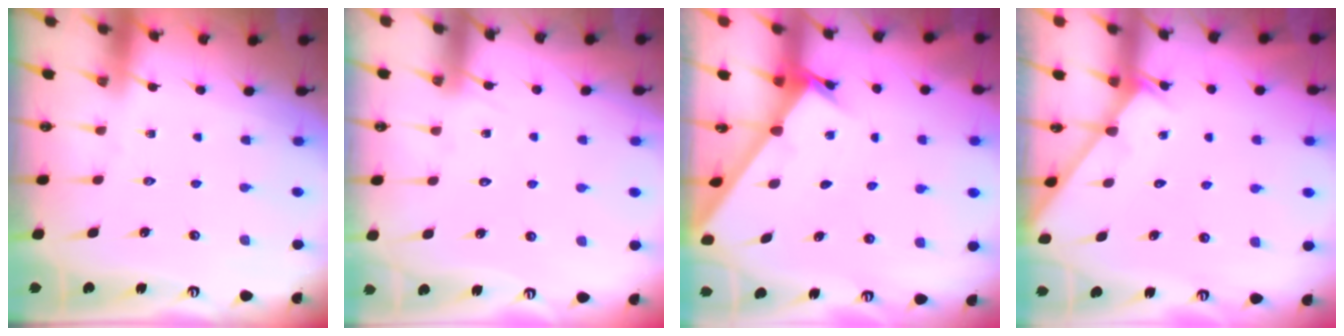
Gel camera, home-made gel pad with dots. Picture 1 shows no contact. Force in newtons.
{"total": 6.2, "press": 6.2, "slide": 0.4}
{"total": 2.0, "press": 2.0, "slide": 0.1}
{"total": 1.2, "press": 1.2, "slide": 0.0}